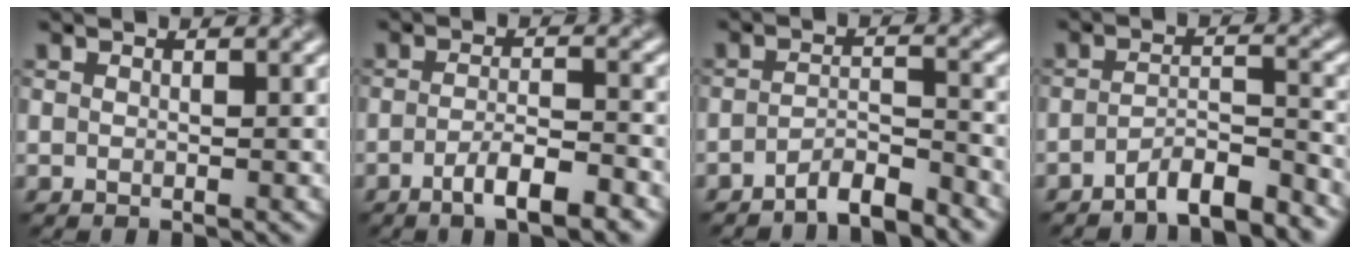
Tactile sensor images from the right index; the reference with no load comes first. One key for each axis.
{"total": 4.4, "fx": -2.6, "fy": 1.0, "fz": 3.3, "tx": -0.057, "ty": 0.005, "tz": -0.044}
{"total": 3.8, "fx": -3.5, "fy": 0.6, "fz": 1.4, "tx": -0.018, "ty": 0.011, "tz": -0.067}
{"total": 5.3, "fx": -4.5, "fy": 1.1, "fz": 2.6, "tx": -0.039, "ty": 0.007, "tz": -0.075}